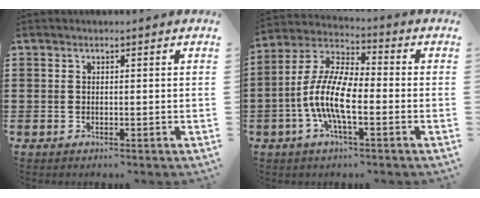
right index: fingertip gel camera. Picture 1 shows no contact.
{"total": 10.2, "force": [-3.0, 3.4, 9.2], "torque": [-0.216, -0.011, -0.064]}